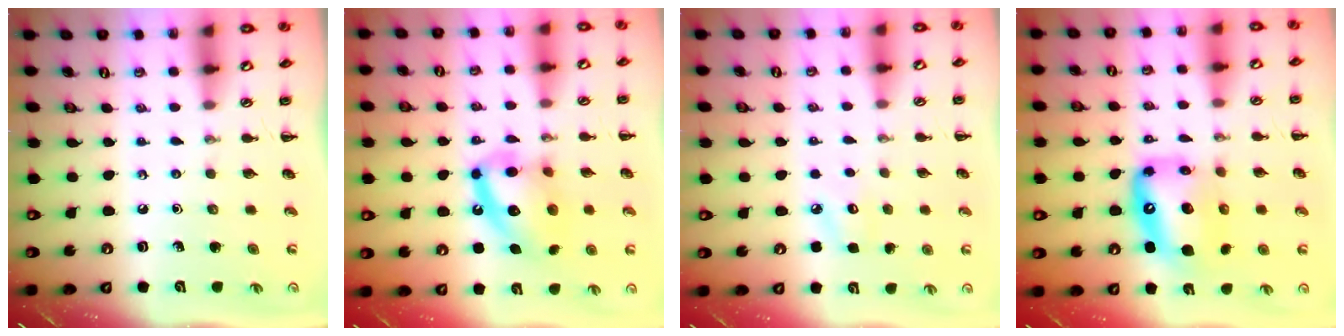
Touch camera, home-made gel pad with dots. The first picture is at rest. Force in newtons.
{"total": 14.2, "press": 14.1, "slide": 2.1}
{"total": 5.7, "press": 5.5, "slide": 1.6}
{"total": 13.5, "press": 13.0, "slide": 3.8}